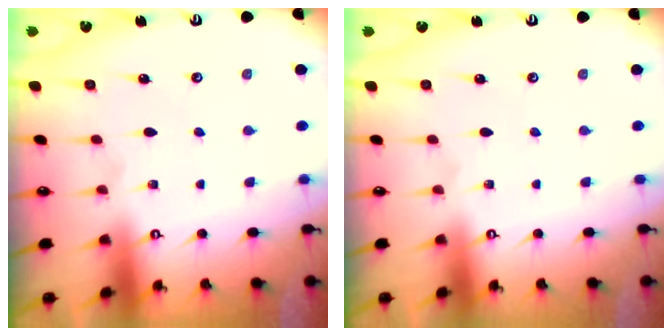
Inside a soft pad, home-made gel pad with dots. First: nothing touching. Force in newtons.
{"total": 0.0}